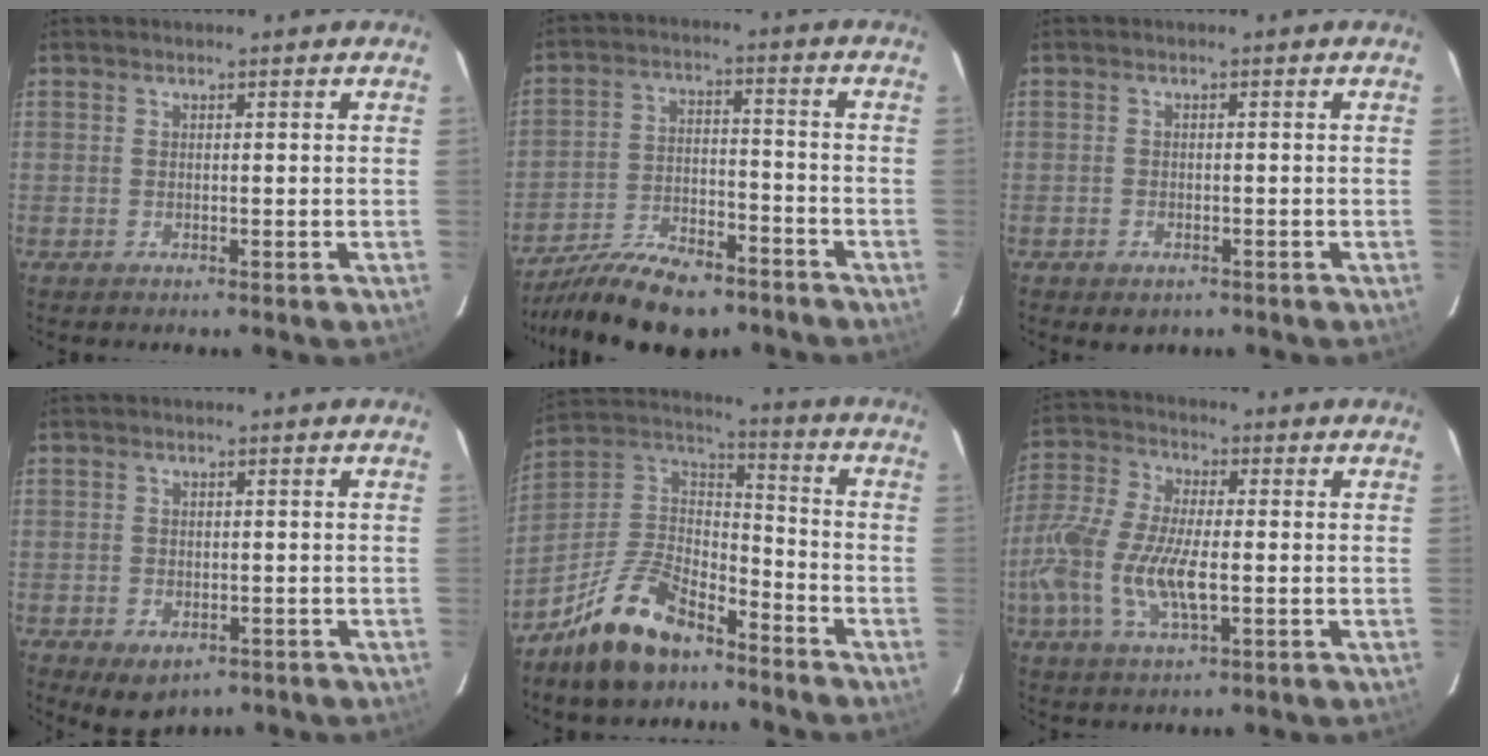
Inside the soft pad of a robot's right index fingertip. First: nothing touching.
{"total": 16.4, "force": [-13.1, 6.1, 7.7], "torque": [-0.161, -0.011, -0.210]}
{"total": 2.8, "force": [-1.6, 2.0, 1.1], "torque": [-0.025, -0.005, -0.020]}
{"total": 5.0, "force": [-2.3, 3.6, 2.6], "torque": [-0.051, -0.012, -0.022]}
{"total": 16.3, "force": [-11.6, 7.2, 9.0], "torque": [-0.198, 0.024, -0.208]}
{"total": 14.0, "force": [-3.0, 5.3, 12.6], "torque": [-0.278, -0.004, -0.062]}